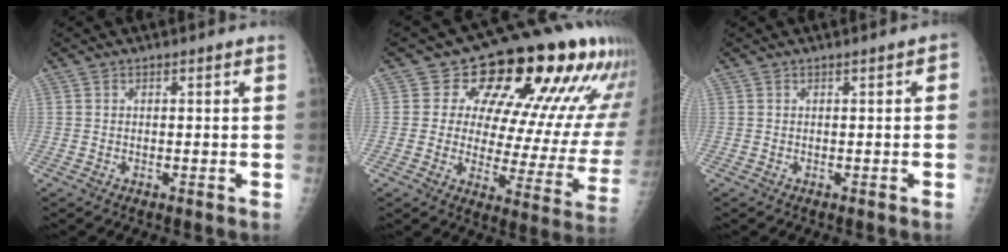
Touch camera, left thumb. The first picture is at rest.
{"total": 20.9, "force": [11.8, 9.8, 14.3], "torque": [-0.141, -0.043, 0.145]}
{"total": 0.9, "force": [0.0, 0.4, 0.8], "torque": [-0.001, 0.005, -0.004]}